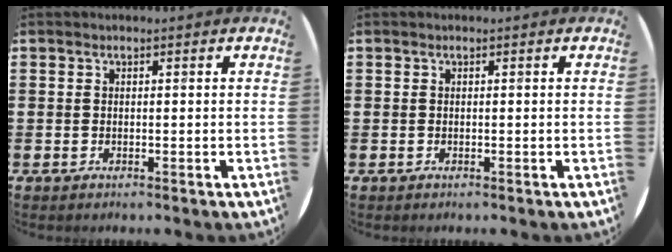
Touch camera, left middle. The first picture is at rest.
{"total": 0.0}